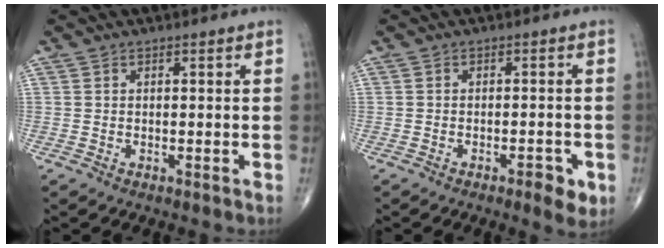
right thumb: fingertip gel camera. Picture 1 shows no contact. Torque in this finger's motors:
{"motor_torque": [0.72, 0.91, -0.08, -0.14, 0.01]}